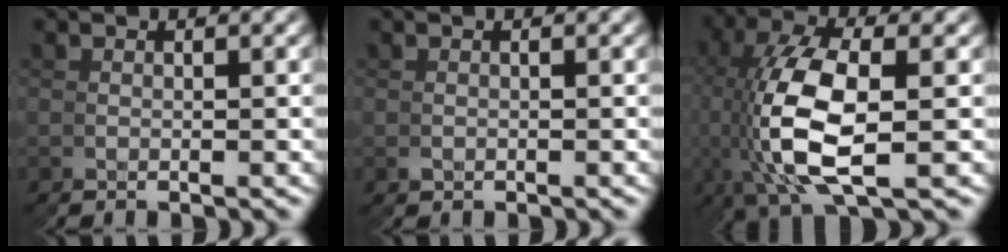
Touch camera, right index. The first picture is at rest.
{"total": 0.6, "force": [-0.2, 0.6, 0.0], "torque": [0.002, -0.002, -0.001]}
{"total": 8.7, "force": [0.3, 4.3, 7.6], "torque": [-0.187, -0.014, 0.028]}